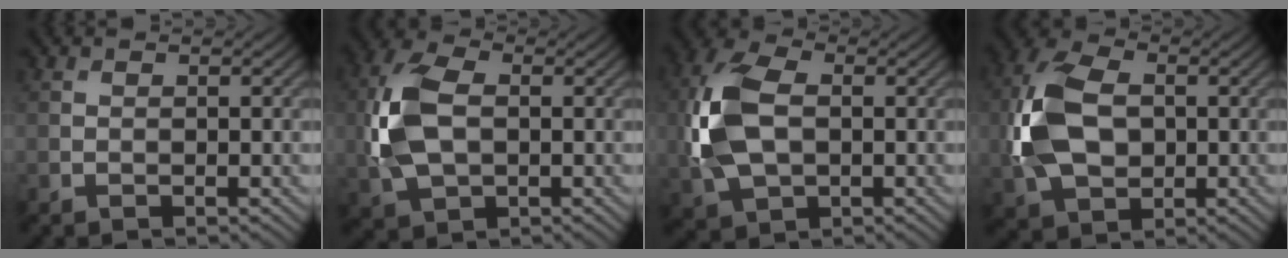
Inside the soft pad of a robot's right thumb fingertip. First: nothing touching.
{"total": 10.1, "force": [0.0, 6.3, 7.9], "torque": [-0.213, 0.006, -0.007]}
{"total": 11.6, "force": [-0.1, 7.3, 9.0], "torque": [-0.240, 0.008, -0.009]}
{"total": 12.3, "force": [-0.2, 8.1, 9.3], "torque": [-0.236, 0.011, -0.016]}